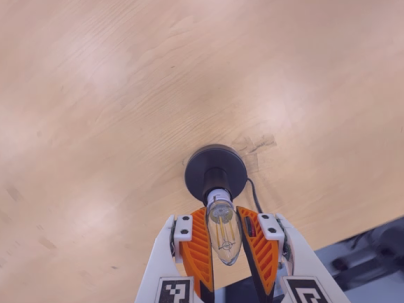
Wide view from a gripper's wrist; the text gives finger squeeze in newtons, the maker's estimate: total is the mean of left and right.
{"total": 13.0, "left": 12.9, "right": 13.1}